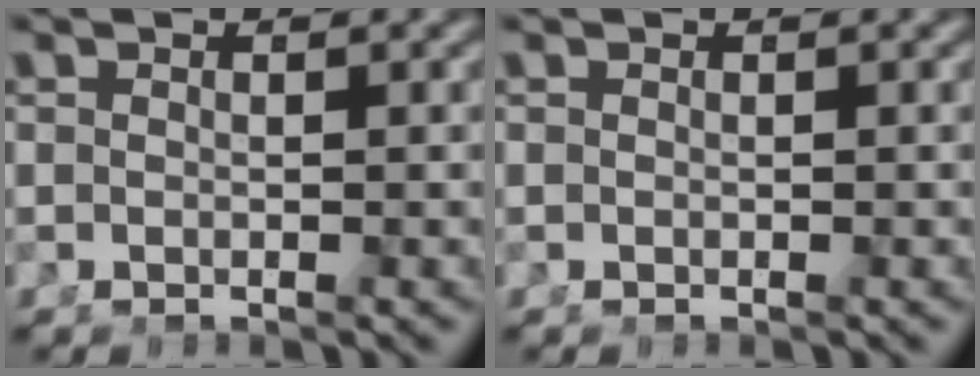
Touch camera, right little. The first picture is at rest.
{"total": 0.0}